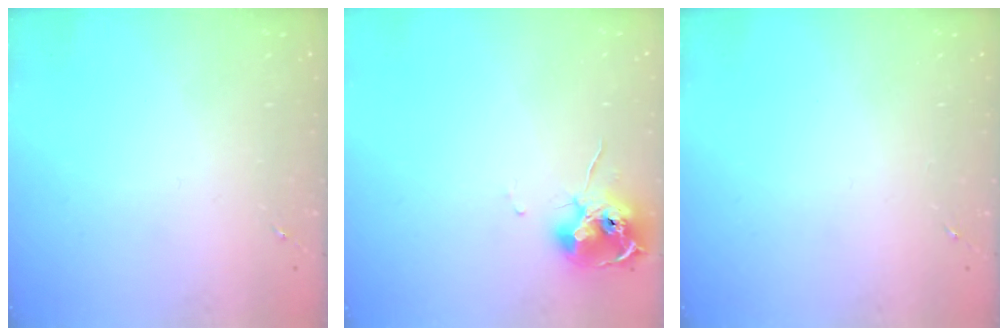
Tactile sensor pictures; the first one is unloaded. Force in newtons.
{"total": 11.7, "press": 11.7, "slide": 0.7}
{"total": 0.0}